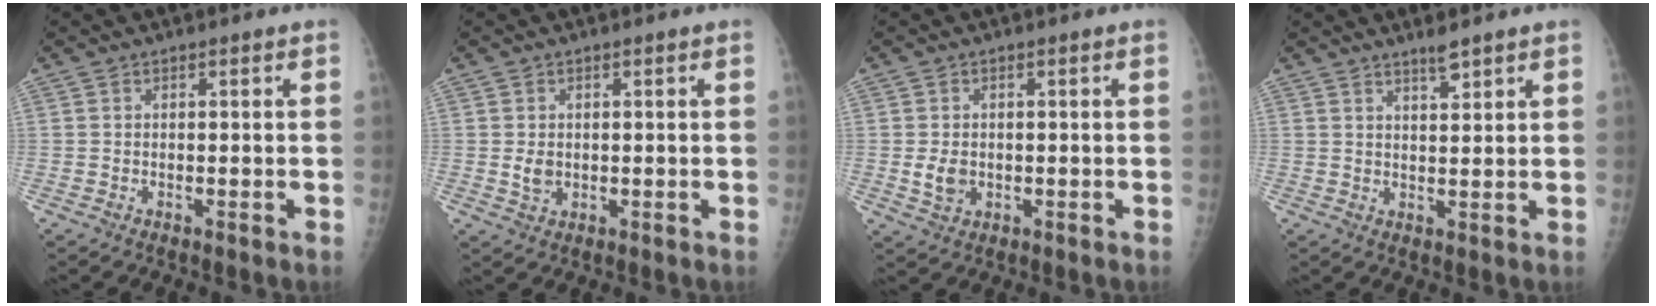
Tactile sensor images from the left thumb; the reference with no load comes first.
{"total": 2.6, "force": [0.2, 2.0, 1.7], "torque": [-0.023, -0.004, 0.009]}
{"total": 3.6, "force": [-0.2, 2.7, 2.3], "torque": [-0.036, -0.004, 0.002]}
{"total": 2.9, "force": [2.5, 0.4, 1.5], "torque": [-0.020, -0.021, 0.044]}